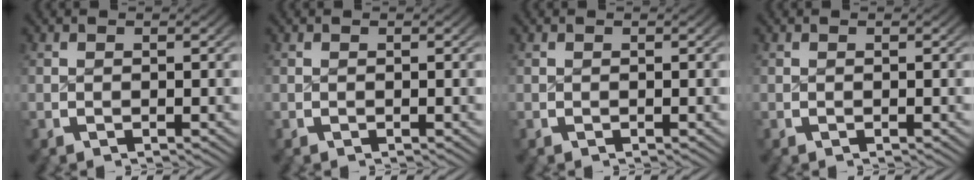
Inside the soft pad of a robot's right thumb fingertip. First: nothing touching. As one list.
[{"total": 0.0}, {"total": 0.0}, {"total": 0.0}]